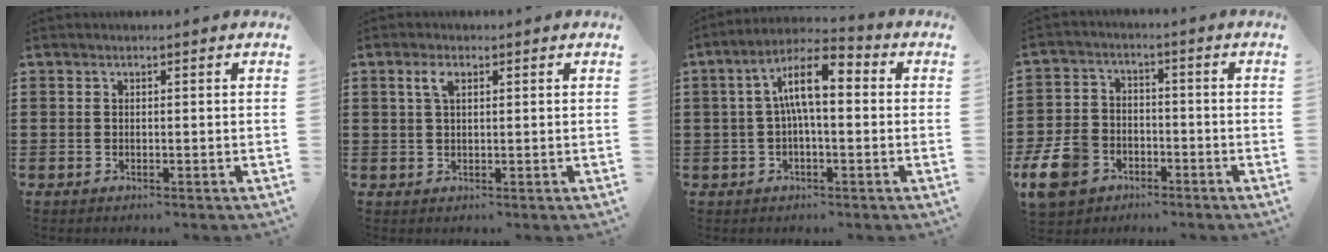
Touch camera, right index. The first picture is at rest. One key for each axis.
{"total": 2.5, "fx": 1.0, "fy": 1.0, "fz": 2.1, "tx": -0.046, "ty": 0.006, "tz": 0.017}
{"total": 8.9, "fx": 0.9, "fy": 3.1, "fz": 8.4, "tx": -0.173, "ty": 0.011, "tz": 0.010}
{"total": 7.6, "fx": -4.4, "fy": 4.9, "fz": 3.9, "tx": -0.125, "ty": 0.003, "tz": -0.094}